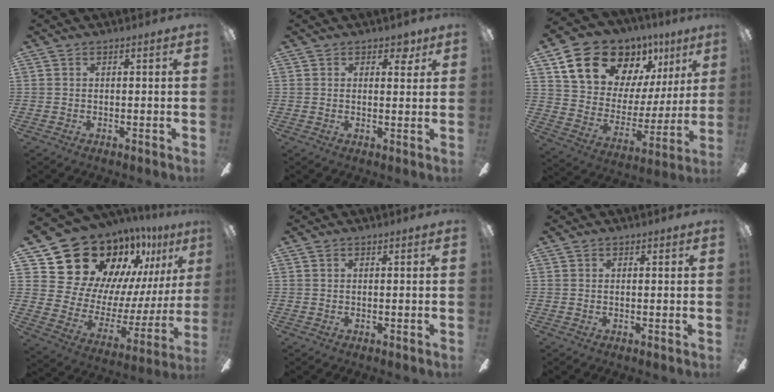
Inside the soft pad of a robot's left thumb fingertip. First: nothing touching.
{"total": 3.5, "force": [2.3, 2.2, 1.6], "torque": [-0.003, -0.004, 0.035]}
{"total": 20.2, "force": [13.5, 12.4, 8.6], "torque": [-0.148, -0.077, 0.256]}
{"total": 24.3, "force": [18.6, 13.3, 8.2], "torque": [-0.137, -0.139, 0.361]}
{"total": 0.0}
{"total": 0.0}